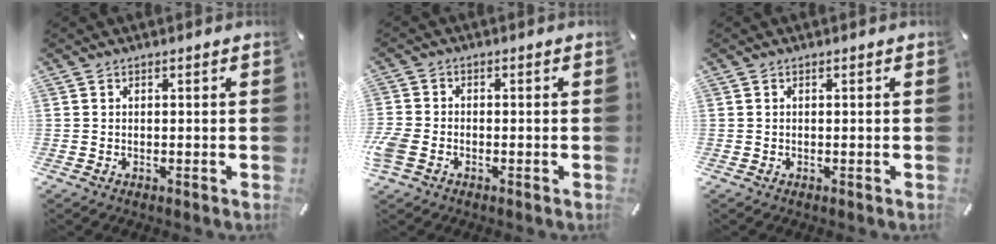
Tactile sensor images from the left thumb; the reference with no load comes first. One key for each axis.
{"total": 4.4, "fx": -2.0, "fy": 3.1, "fz": 2.3, "tx": -0.060, "ty": 0.004, "tz": -0.041}
{"total": 0.0}